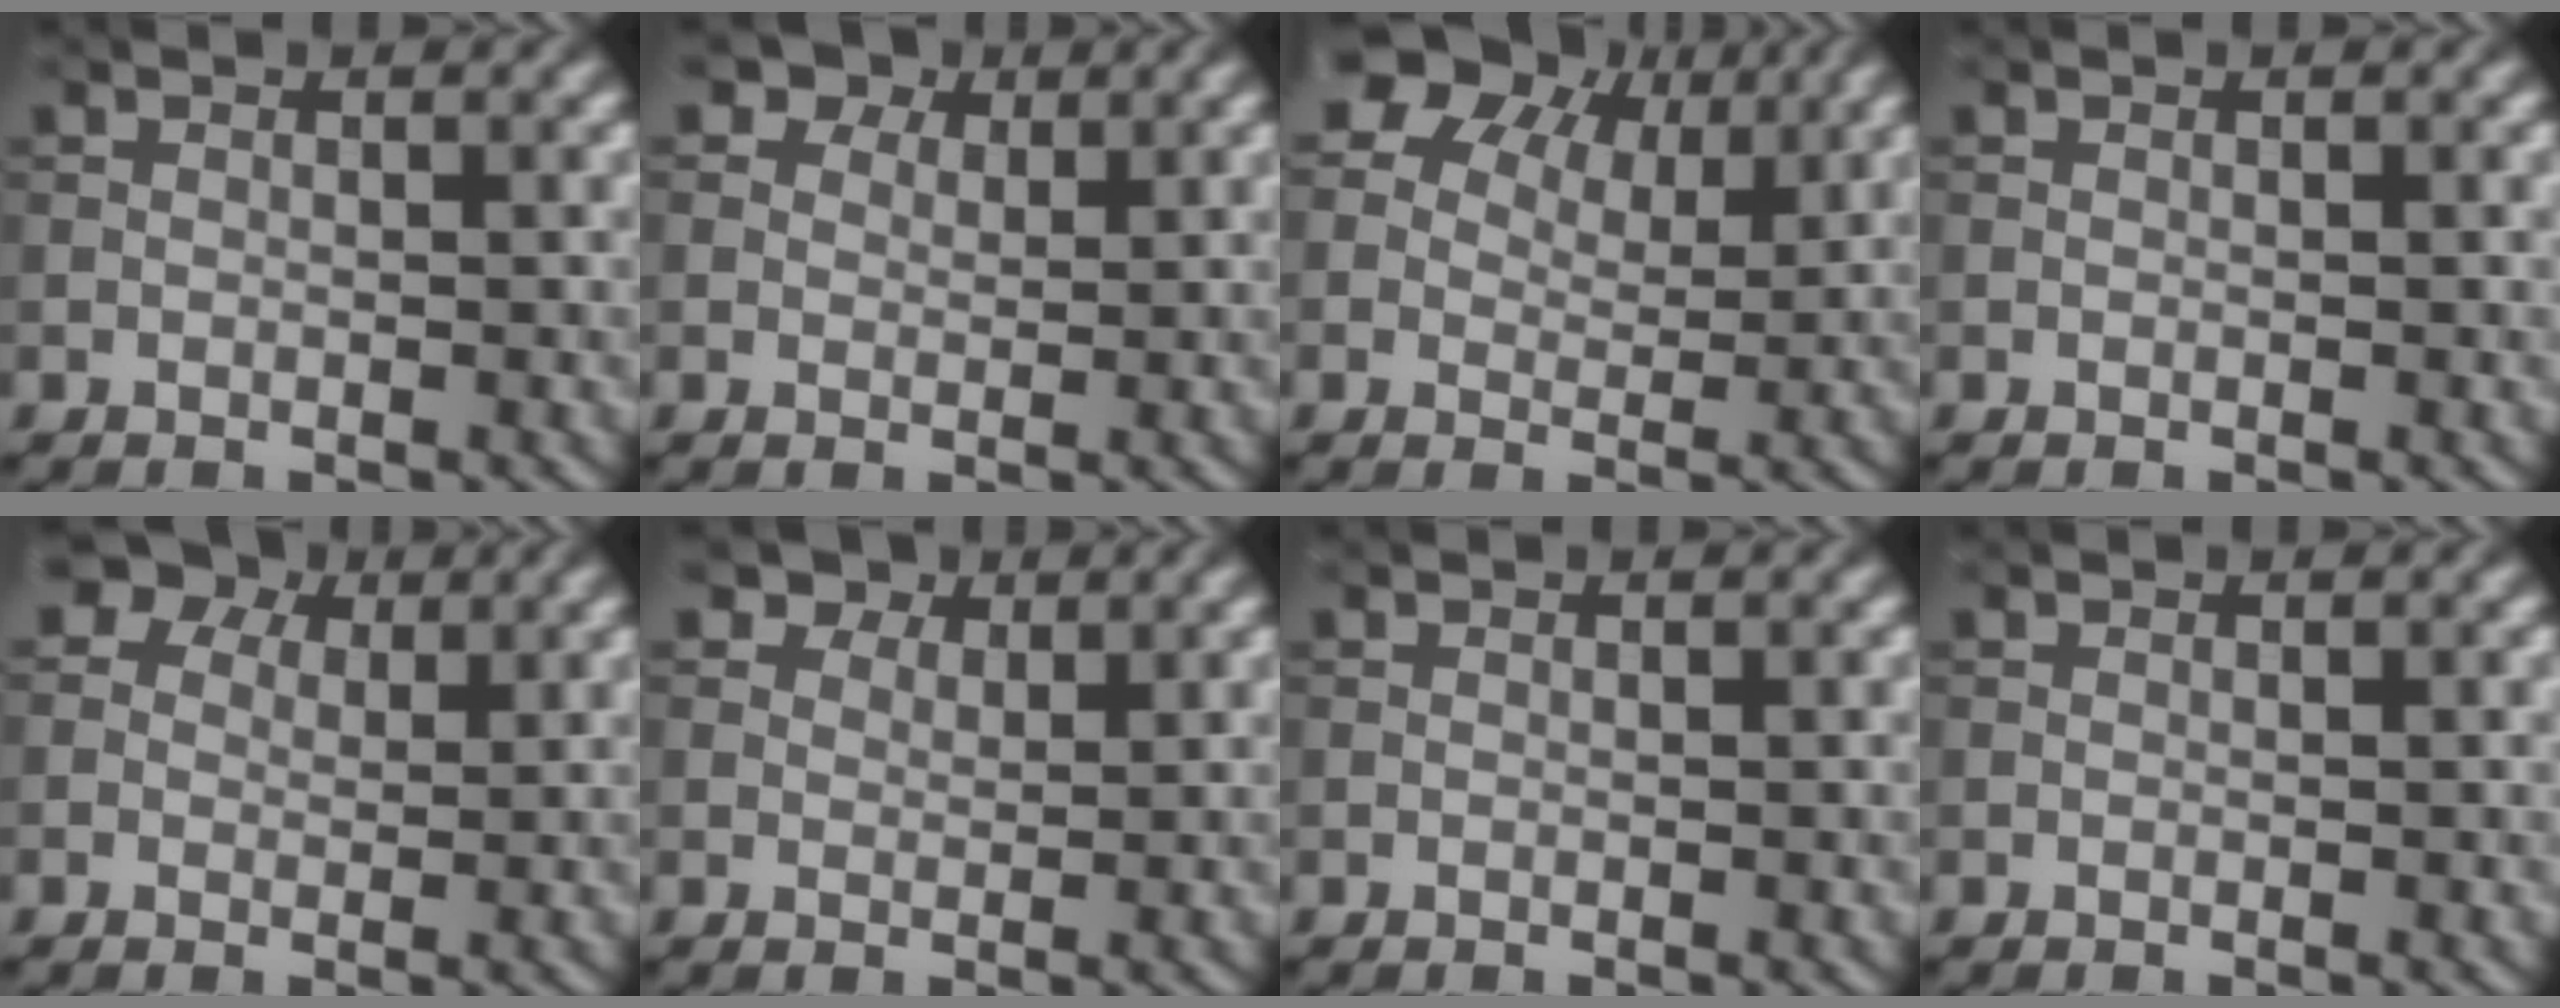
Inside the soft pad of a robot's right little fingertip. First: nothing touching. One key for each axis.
{"total": 4.1, "fx": 2.8, "fy": 2.5, "fz": 1.6, "tx": -0.039, "ty": -0.007, "tz": 0.037}
{"total": 10.4, "fx": 6.3, "fy": 6.2, "fz": 5.5, "tx": -0.105, "ty": 0.028, "tz": 0.084}
{"total": 0.0}
{"total": 5.6, "fx": 3.0, "fy": 4.1, "fz": 2.4, "tx": -0.040, "ty": 0.014, "tz": 0.019}
{"total": 3.6, "fx": 2.7, "fy": 2.0, "fz": 1.2, "tx": -0.032, "ty": -0.013, "tz": 0.045}
{"total": 0.0}
{"total": 0.0}